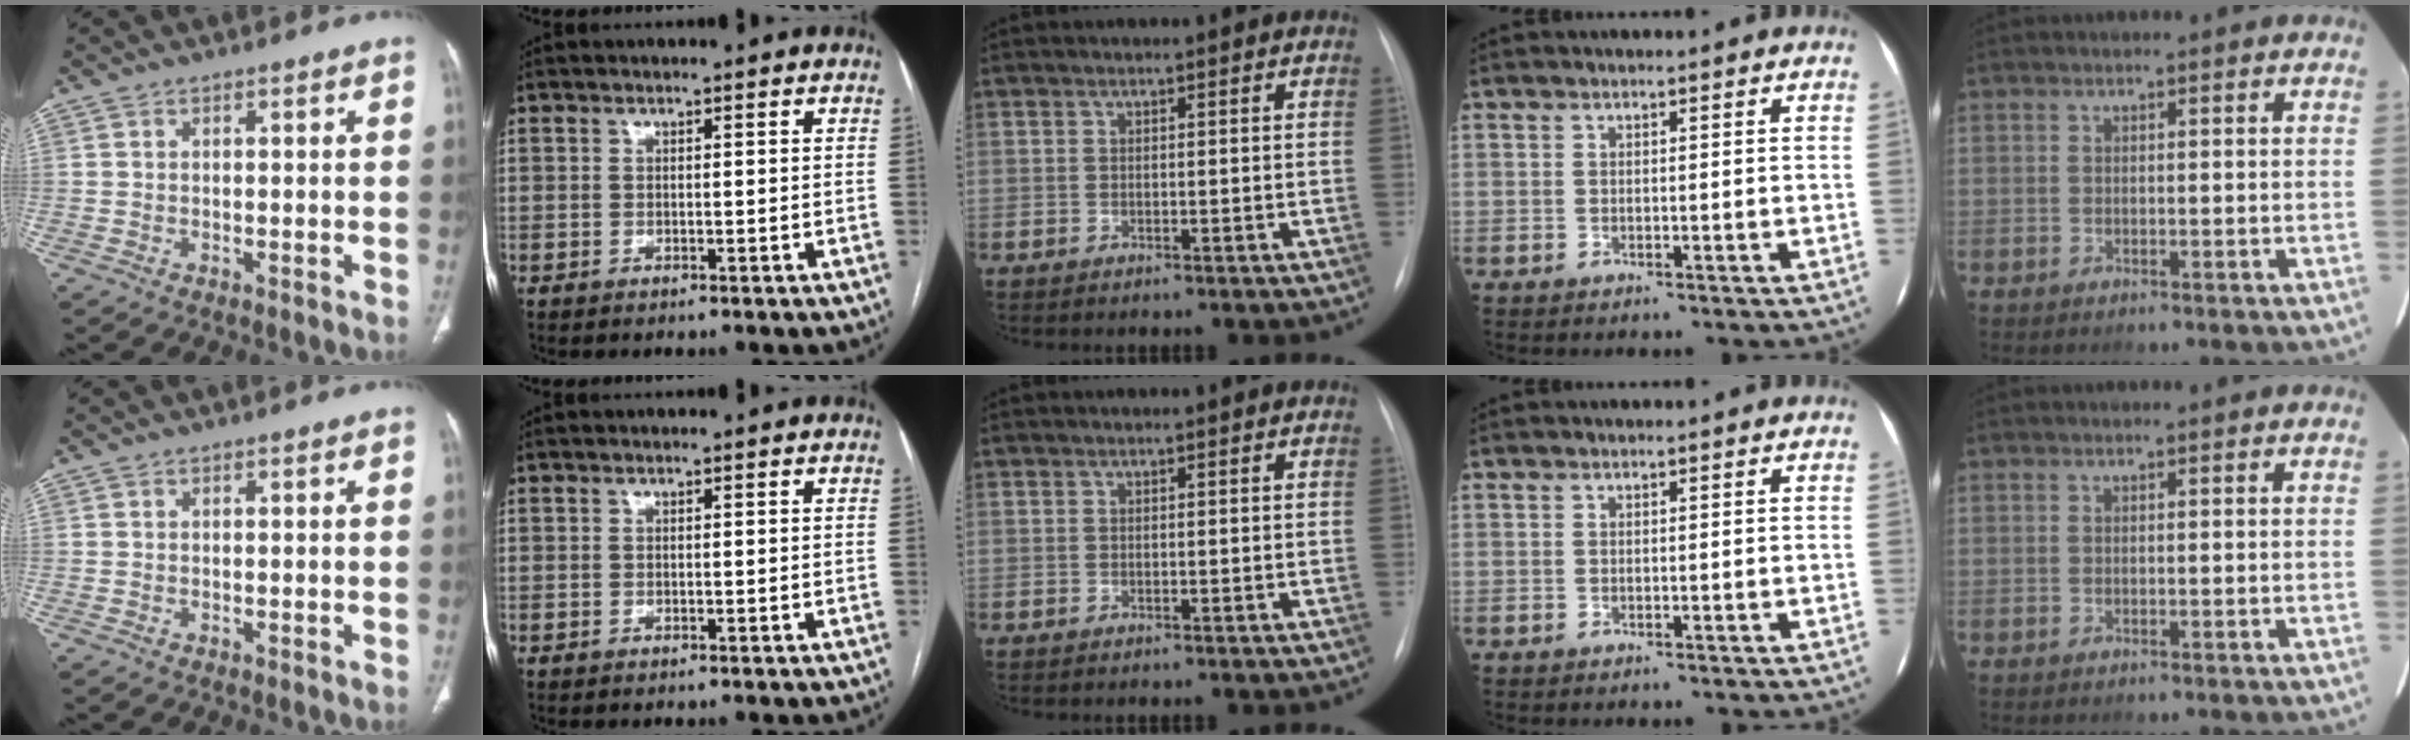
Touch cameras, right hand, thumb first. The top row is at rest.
{}